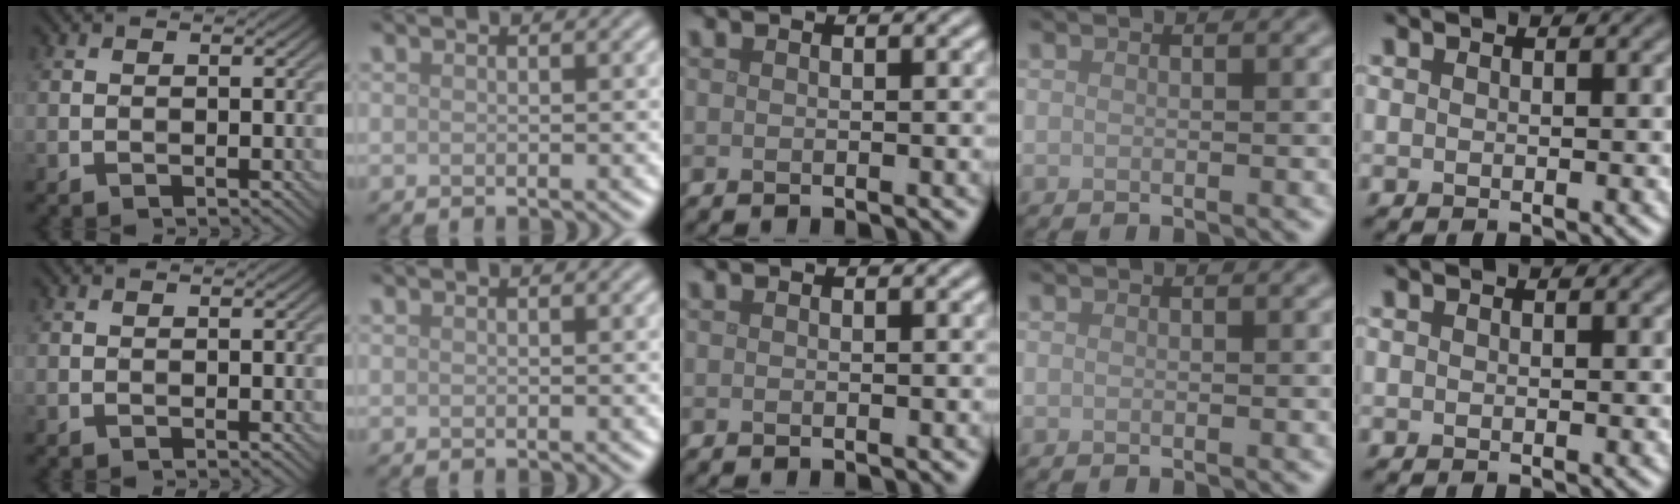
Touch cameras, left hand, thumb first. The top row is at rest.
{}